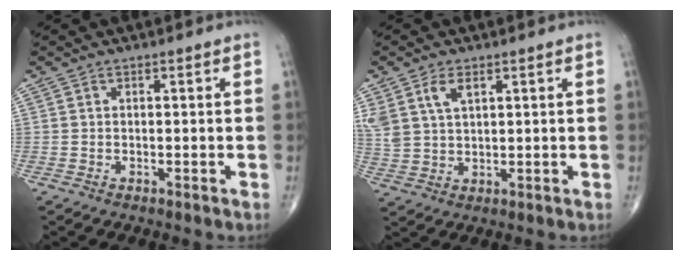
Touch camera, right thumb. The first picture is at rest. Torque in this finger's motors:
{"motor_torque": [0.73, 1.24, 0.81, 0.53, 0.05]}